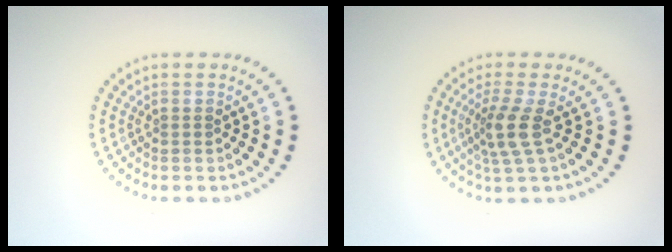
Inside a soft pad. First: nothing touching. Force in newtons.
{"total": 2.8, "press": 2.1, "slide": 1.9}